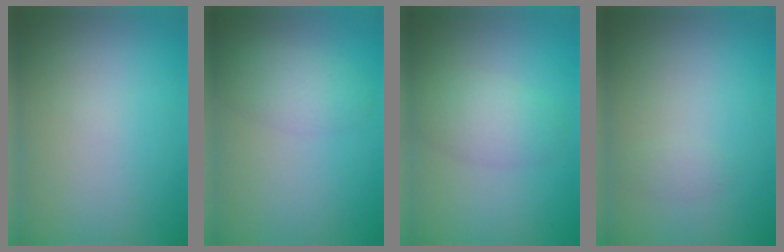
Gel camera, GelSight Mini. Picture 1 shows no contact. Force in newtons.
{"total": 2.5, "press": 2.5, "slide": 0.0}
{"total": 3.0, "press": 3.0, "slide": 0.2}
{"total": 0.8, "press": 0.8, "slide": 0.0}